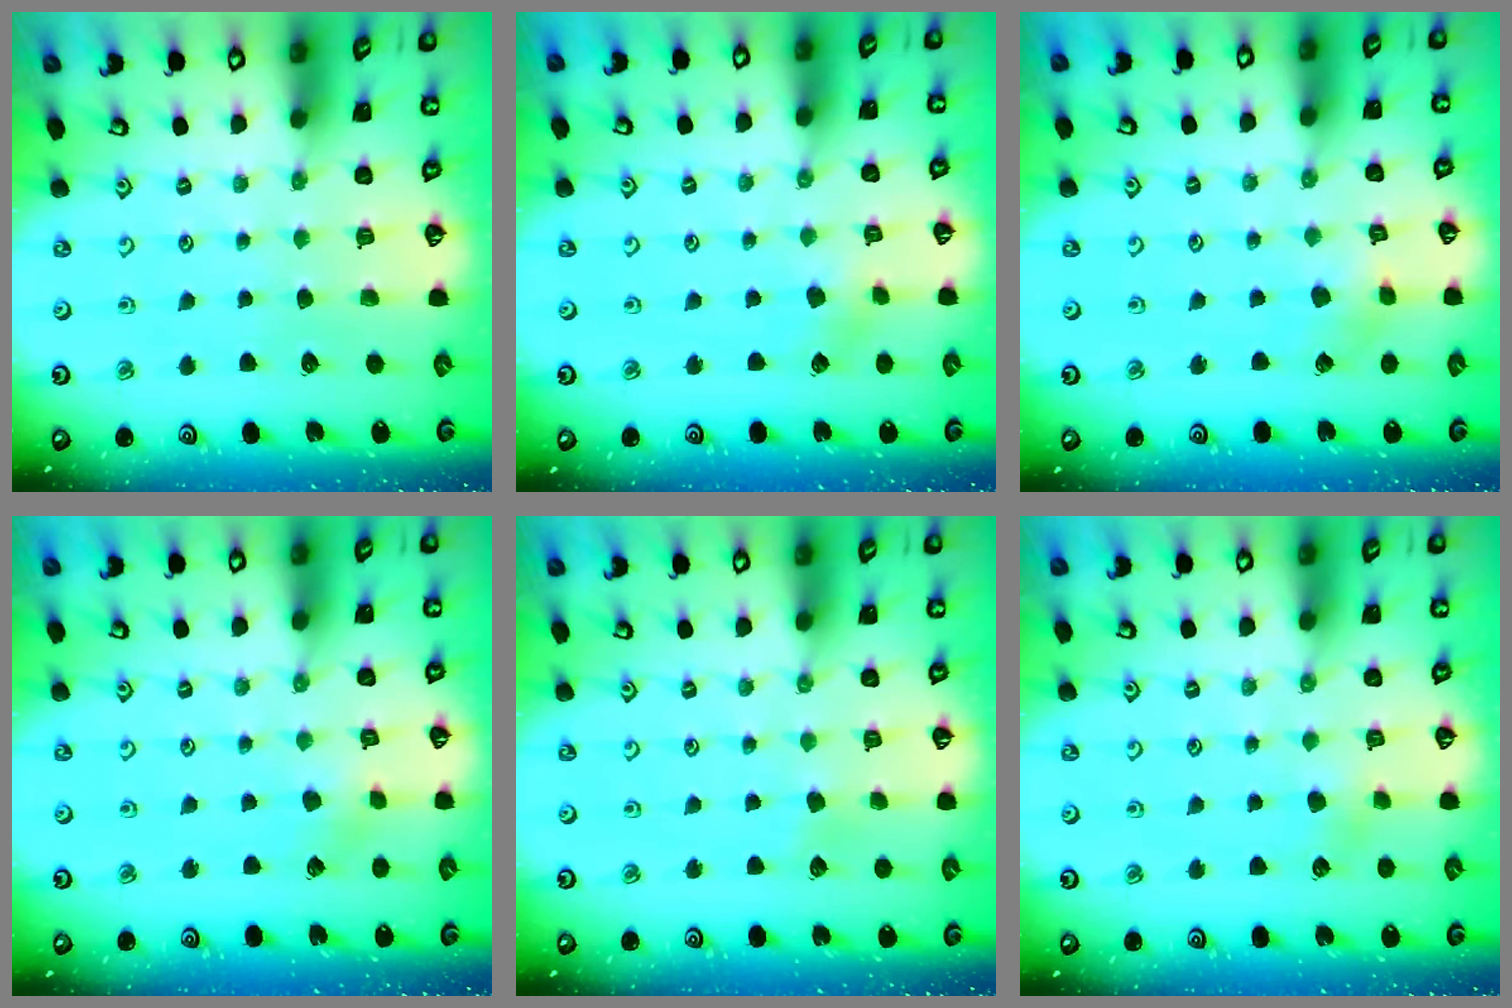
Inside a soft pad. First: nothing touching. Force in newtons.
{"total": 2.7, "press": 2.7, "slide": 0.4}
{"total": 3.6, "press": 3.6, "slide": 0.3}
{"total": 2.9, "press": 2.9, "slide": 0.7}
{"total": 2.9, "press": 2.9, "slide": 0.3}
{"total": 3.0, "press": 2.9, "slide": 0.5}